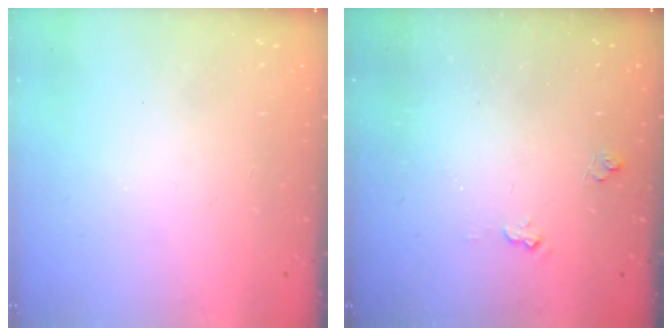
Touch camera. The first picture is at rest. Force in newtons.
{"total": 4.7, "press": 4.7, "slide": 0.5}